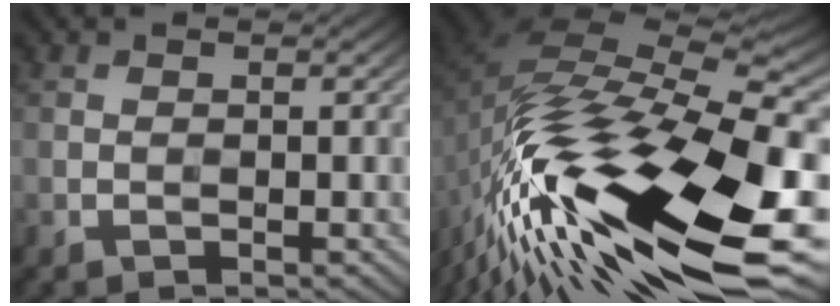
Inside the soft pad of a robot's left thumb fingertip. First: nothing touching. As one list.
[{"total": 20.0, "force": [-8.2, 7.8, 16.5], "torque": [-0.328, -0.018, -0.145]}]